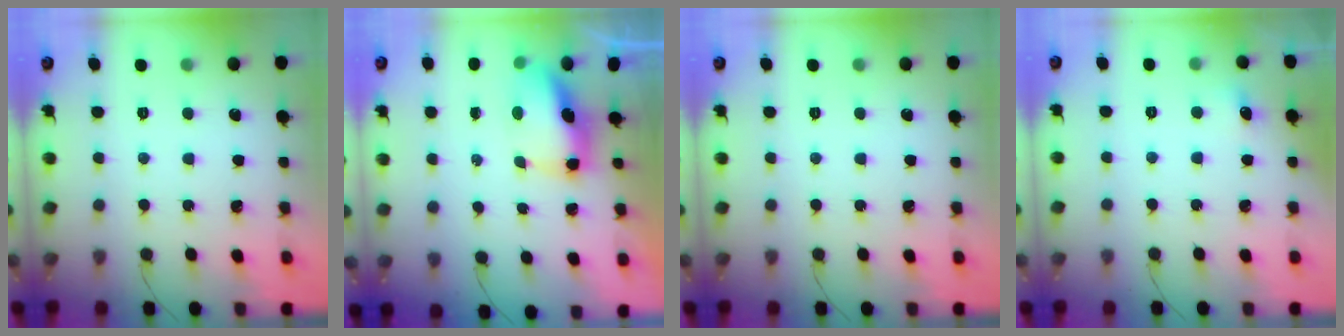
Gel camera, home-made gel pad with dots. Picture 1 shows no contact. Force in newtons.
{"total": 8.0, "press": 7.7, "slide": 1.8}
{"total": 0.0}
{"total": 5.0, "press": 4.8, "slide": 1.5}